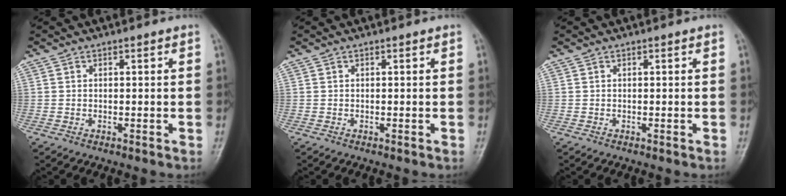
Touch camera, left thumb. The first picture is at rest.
{"total": 0.0}
{"total": 0.0}